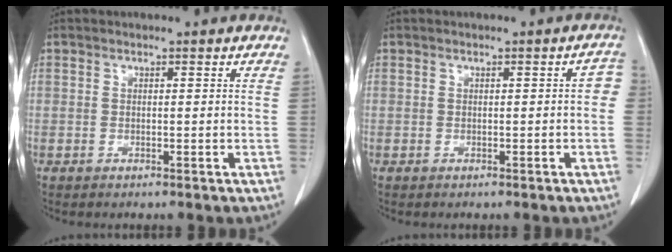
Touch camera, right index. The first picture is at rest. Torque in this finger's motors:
{"motor_torque": [0.31, -0.14, 0.12, 0.03]}